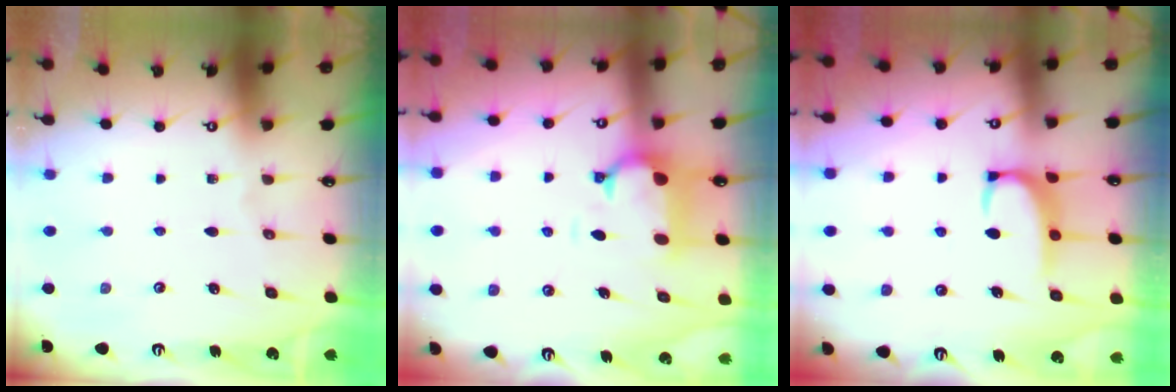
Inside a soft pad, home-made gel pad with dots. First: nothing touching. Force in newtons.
{"total": 1.4, "press": 0.7, "slide": 1.2}
{"total": 2.2, "press": 2.1, "slide": 0.7}